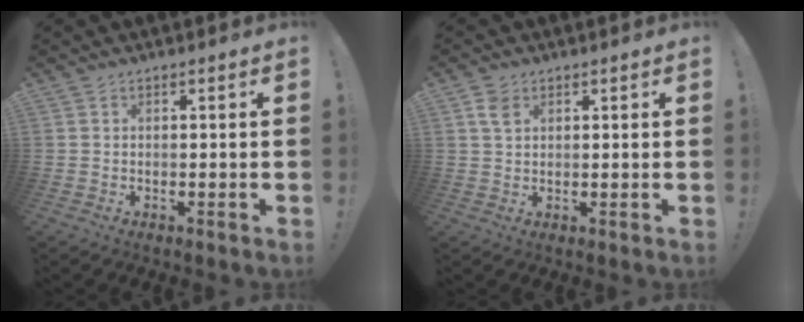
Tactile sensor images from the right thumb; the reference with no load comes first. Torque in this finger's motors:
{"motor_torque": [0.01, -0.02, 0.06, 0.17, 0.00]}